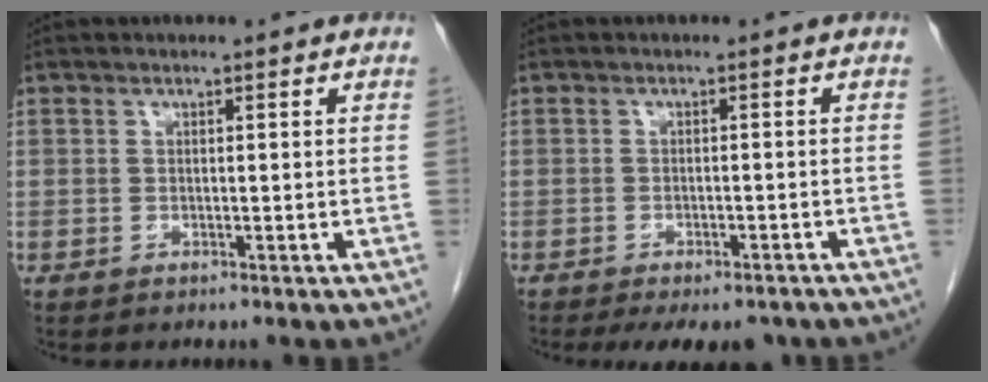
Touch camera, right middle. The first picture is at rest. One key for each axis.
{"total": 8.8, "fx": -7.1, "fy": 3.5, "fz": 4.0, "tx": -0.048, "ty": -0.006, "tz": -0.086}